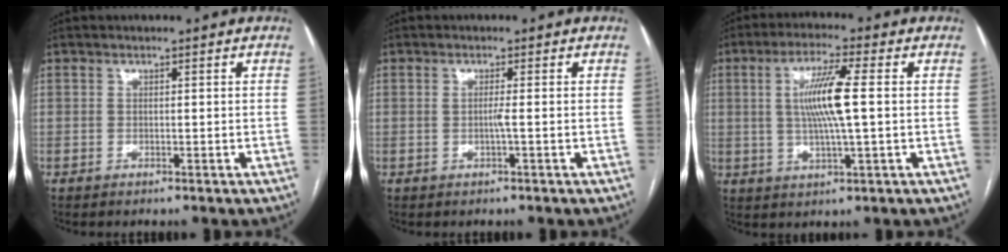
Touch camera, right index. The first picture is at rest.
{"total": 1.2, "force": [-0.2, -0.3, 1.1], "torque": [-0.020, 0.000, -0.006]}
{"total": 8.8, "force": [1.0, 0.3, 8.7], "torque": [-0.170, 0.000, 0.017]}